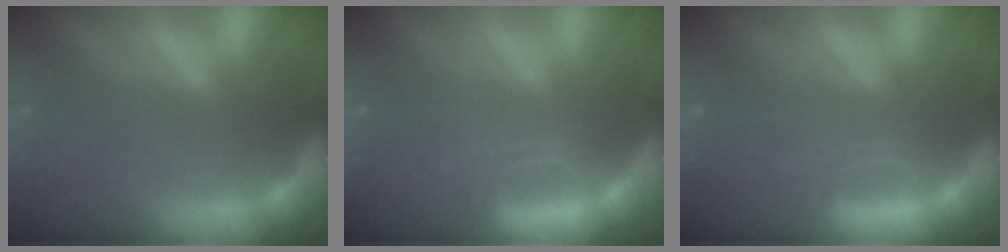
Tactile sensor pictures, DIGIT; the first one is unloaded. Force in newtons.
{"total": 3.5}
{"total": 2.5}